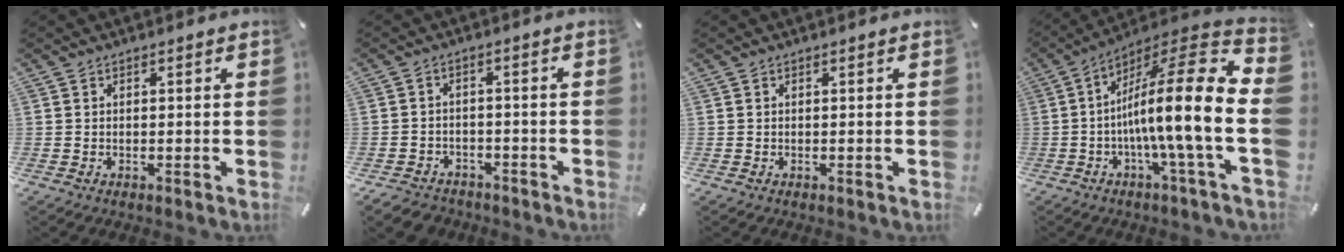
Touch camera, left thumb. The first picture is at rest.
{"total": 4.1, "force": [-3.0, 2.5, 1.0], "torque": [-0.027, 0.015, -0.061]}
{"total": 0.0}
{"total": 20.3, "force": [-2.2, 2.9, 20.0], "torque": [-0.342, -0.017, -0.049]}